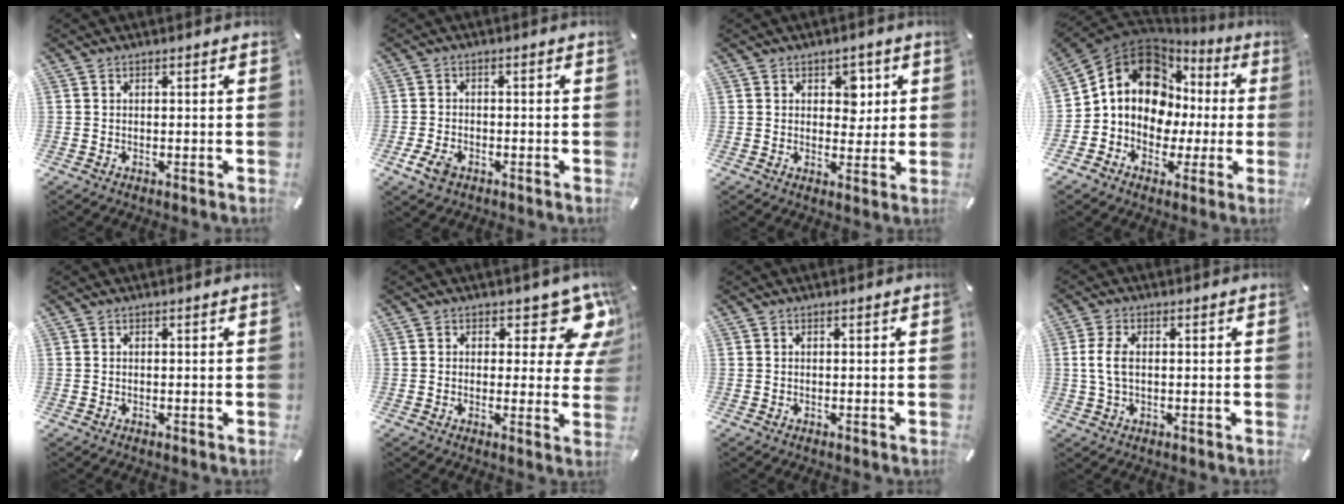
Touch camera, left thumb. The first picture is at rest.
{"total": 4.2, "force": [-2.2, 2.6, 2.5], "torque": [-0.068, 0.000, -0.045]}
{"total": 5.3, "force": [1.8, 4.0, 2.9], "torque": [-0.020, -0.009, 0.020]}
{"total": 15.0, "force": [2.7, 12.5, 7.7], "torque": [-0.153, -0.021, 0.051]}
{"total": 0.0}
{"total": 10.9, "force": [6.2, 5.4, 7.2], "torque": [-0.080, -0.049, 0.107]}
{"total": 0.0}
{"total": 5.0, "force": [0.4, 2.5, 4.3], "torque": [-0.104, -0.001, 0.001]}